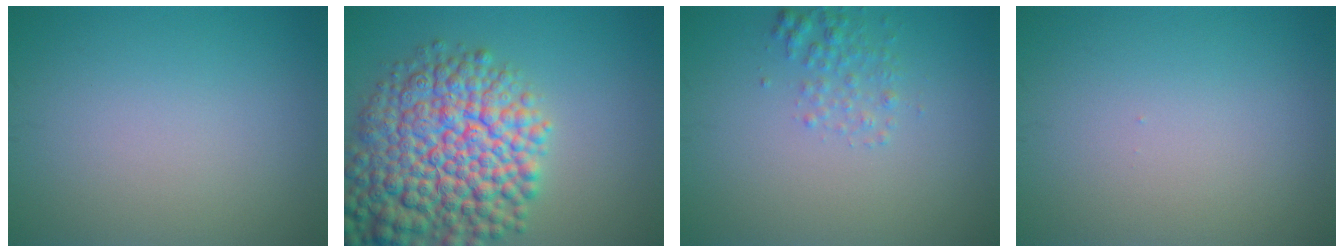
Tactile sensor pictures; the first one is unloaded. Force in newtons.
{"total": 11.9, "press": 11.9, "slide": 0.5}
{"total": 1.7, "press": 1.7, "slide": 0.1}
{"total": 0.0}